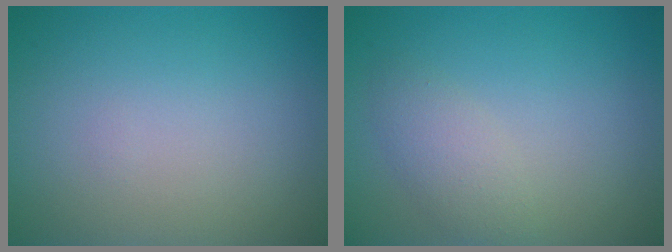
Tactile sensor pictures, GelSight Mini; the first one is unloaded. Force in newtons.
{"total": 2.1, "press": 2.1, "slide": 0.1}